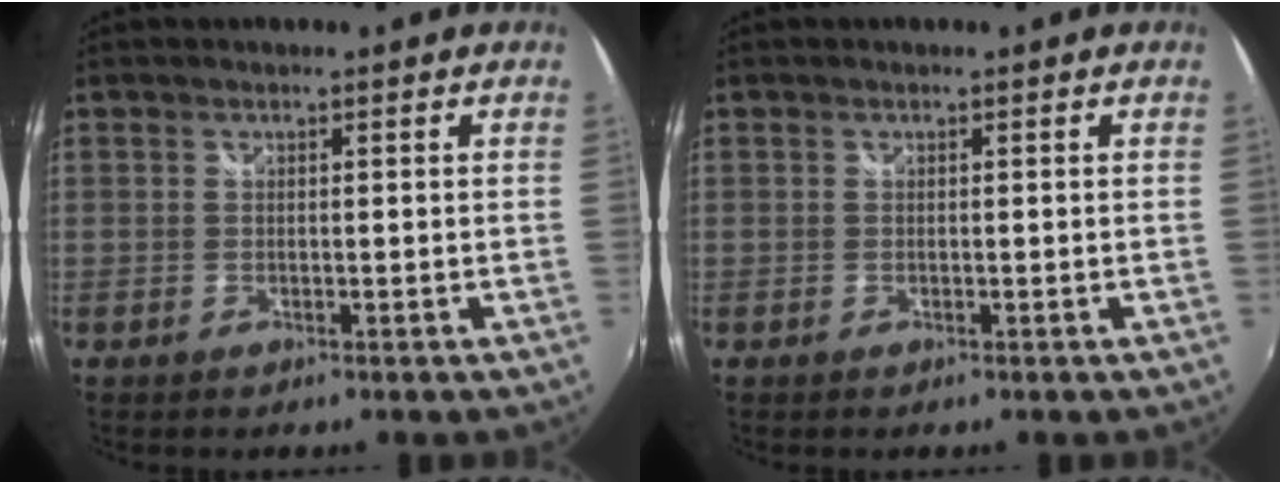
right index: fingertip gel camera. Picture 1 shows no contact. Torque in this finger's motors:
{"motor_torque": [0.00, 0.00, 0.00, 0.00]}